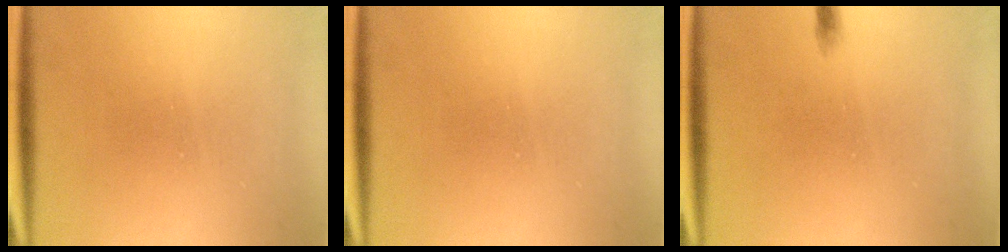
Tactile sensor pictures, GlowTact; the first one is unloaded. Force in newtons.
{"total": 0.0}
{"total": 0.6}